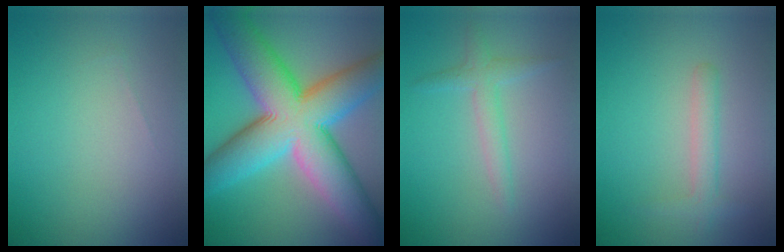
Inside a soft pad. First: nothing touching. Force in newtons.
{"total": 14.9, "press": 14.9, "slide": 0.8}
{"total": 2.0, "press": 2.0, "slide": 0.1}
{"total": 1.8, "press": 1.8, "slide": 0.1}